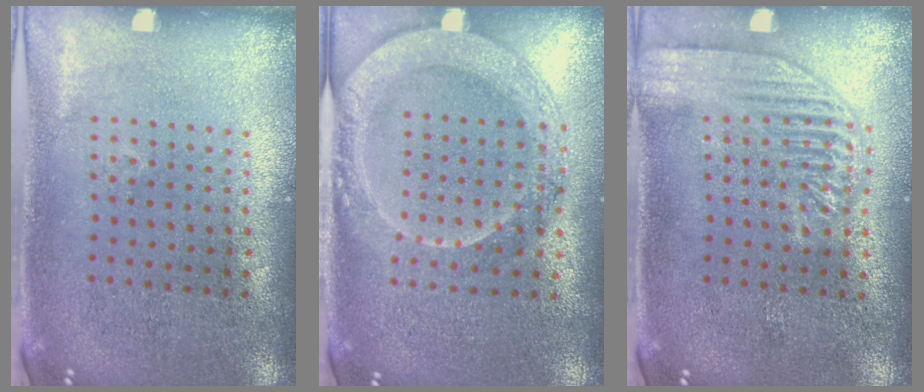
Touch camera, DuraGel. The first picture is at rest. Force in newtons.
{"total": 1.9, "press": 1.8, "slide": 0.6}
{"total": 1.8, "press": 1.8, "slide": 0.3}